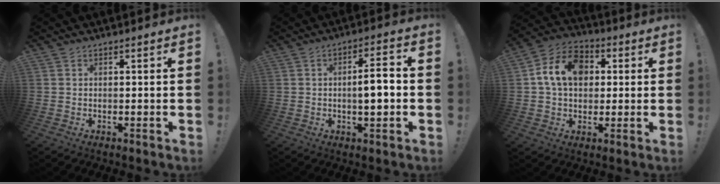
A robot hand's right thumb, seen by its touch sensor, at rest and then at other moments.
{"total": 7.2, "force": [-0.8, 1.6, 7.0], "torque": [-0.104, 0.004, -0.020]}
{"total": 14.0, "force": [3.4, 10.5, 8.6], "torque": [-0.138, 0.013, 0.069]}